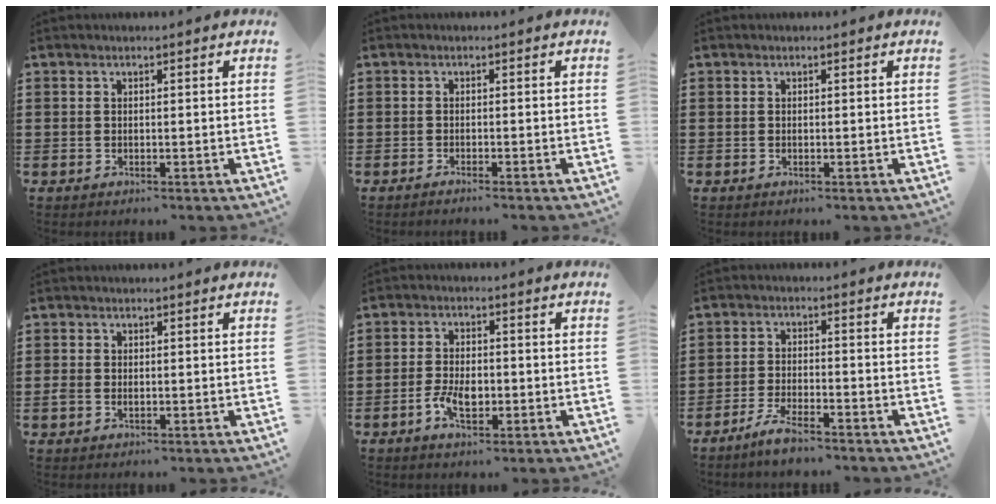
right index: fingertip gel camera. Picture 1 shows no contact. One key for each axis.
{"total": 1.1, "fx": -1.1, "fy": -0.3, "fz": 0.1, "tx": -0.003, "ty": -0.002, "tz": -0.021}
{"total": 0.0}
{"total": 1.4, "fx": -0.4, "fy": 1.0, "fz": 1.0, "tx": -0.026, "ty": 0.000, "tz": -0.010}
{"total": 4.7, "fx": -1.5, "fy": 2.5, "fz": 3.7, "tx": -0.078, "ty": 0.003, "tz": -0.027}
{"total": 4.4, "fx": -4.0, "fy": 0.3, "fz": 1.9, "tx": -0.052, "ty": -0.005, "tz": -0.083}